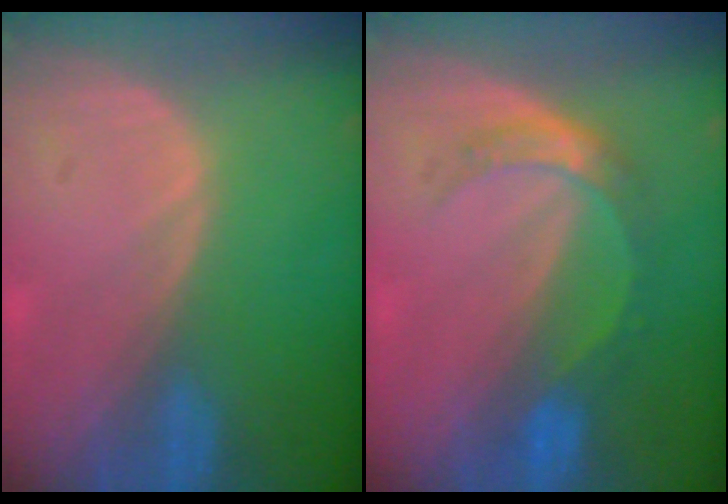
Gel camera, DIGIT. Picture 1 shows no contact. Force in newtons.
{"total": 5.3, "press": 4.8, "slide": 2.2}